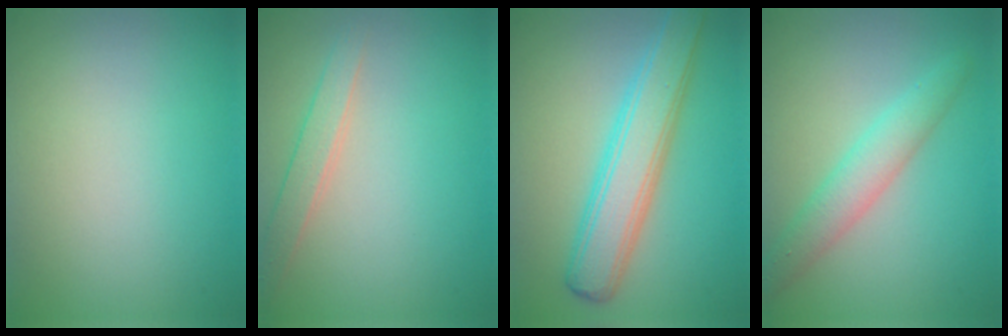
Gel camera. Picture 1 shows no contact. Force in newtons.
{"total": 1.9, "press": 1.9, "slide": 0.0}
{"total": 5.5, "press": 5.5, "slide": 0.1}
{"total": 3.2, "press": 3.2, "slide": 0.1}